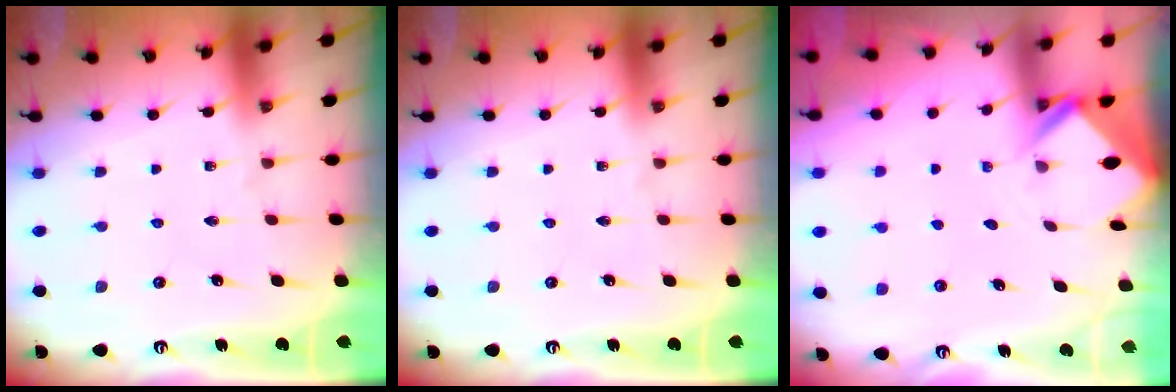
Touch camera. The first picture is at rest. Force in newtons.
{"total": 0.0}
{"total": 2.7, "press": 2.7, "slide": 0.1}